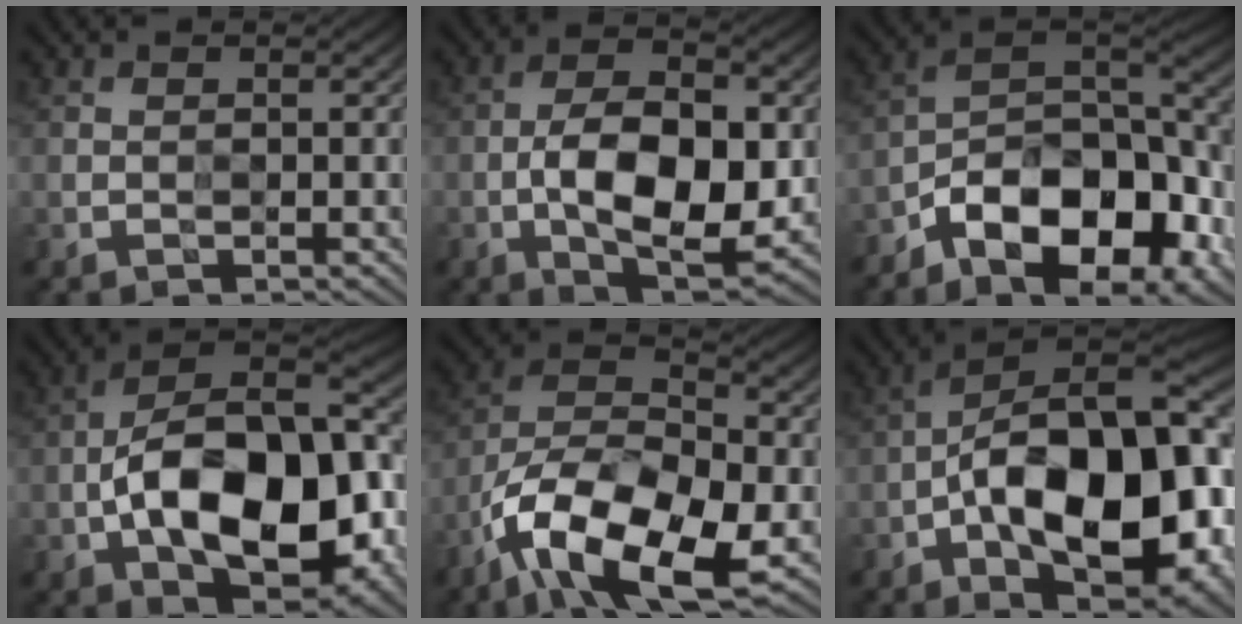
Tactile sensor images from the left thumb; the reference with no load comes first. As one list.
[{"total": 11.9, "force": [-1.8, 5.8, 10.3], "torque": [-0.179, -0.010, -0.029]}, {"total": 15.0, "force": [-7.5, 7.3, 10.8], "torque": [-0.184, -0.014, -0.137]}, {"total": 16.5, "force": [-3.9, 8.7, 13.5], "torque": [-0.213, -0.006, -0.073]}, {"total": 16.2, "force": [-8.3, 7.6, 11.6], "torque": [-0.227, -0.018, -0.168]}, {"total": 18.9, "force": [-4.1, 9.1, 16.1], "torque": [-0.246, 0.010, -0.078]}]